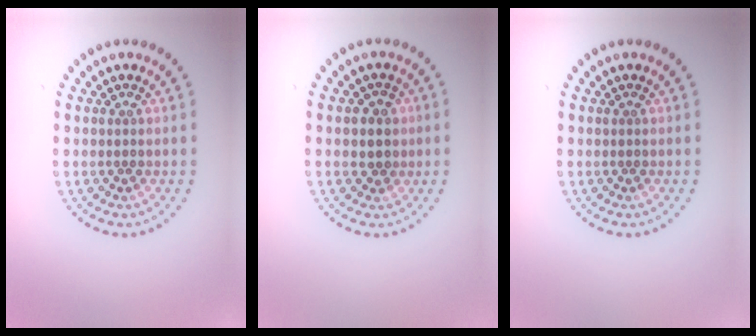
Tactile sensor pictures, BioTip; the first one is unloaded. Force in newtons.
{"total": 2.1, "press": 2.0, "slide": 0.8}
{"total": 0.0}